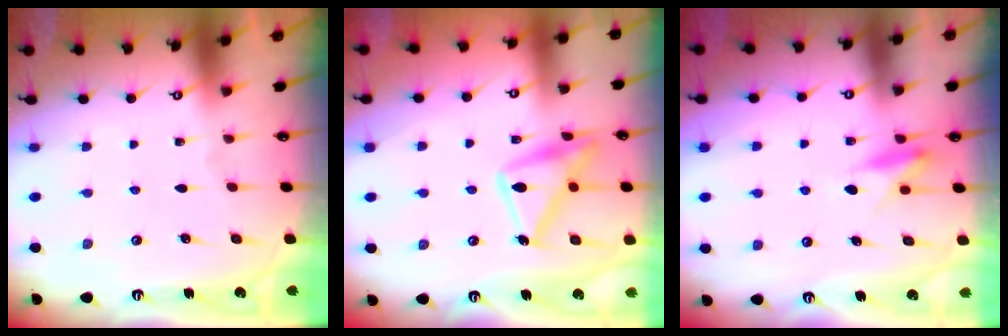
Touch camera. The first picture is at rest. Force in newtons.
{"total": 17.1, "press": 17.1, "slide": 1.2}
{"total": 8.0, "press": 7.9, "slide": 0.9}